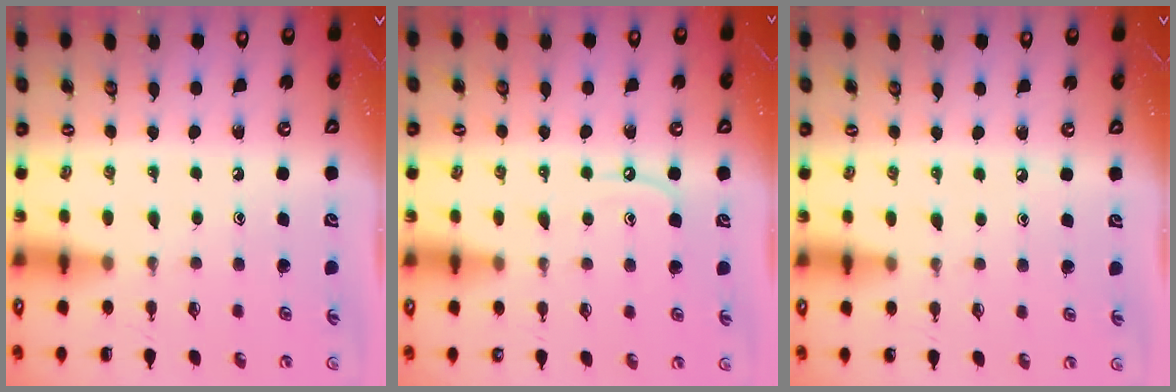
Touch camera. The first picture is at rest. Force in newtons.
{"total": 6.6, "press": 6.5, "slide": 0.6}
{"total": 3.9, "press": 3.8, "slide": 0.5}